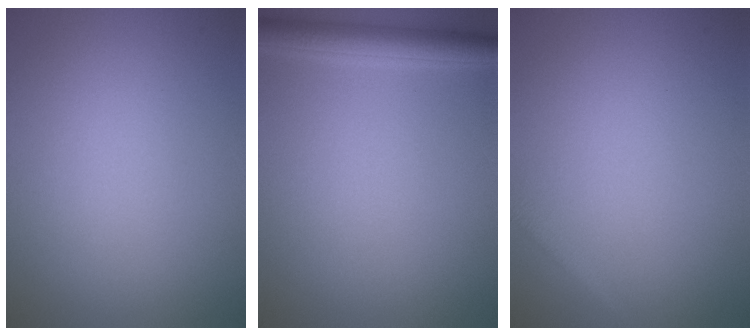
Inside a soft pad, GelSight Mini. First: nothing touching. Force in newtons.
{"total": 3.3, "press": 3.3, "slide": 0.2}
{"total": 1.3, "press": 1.3, "slide": 0.0}